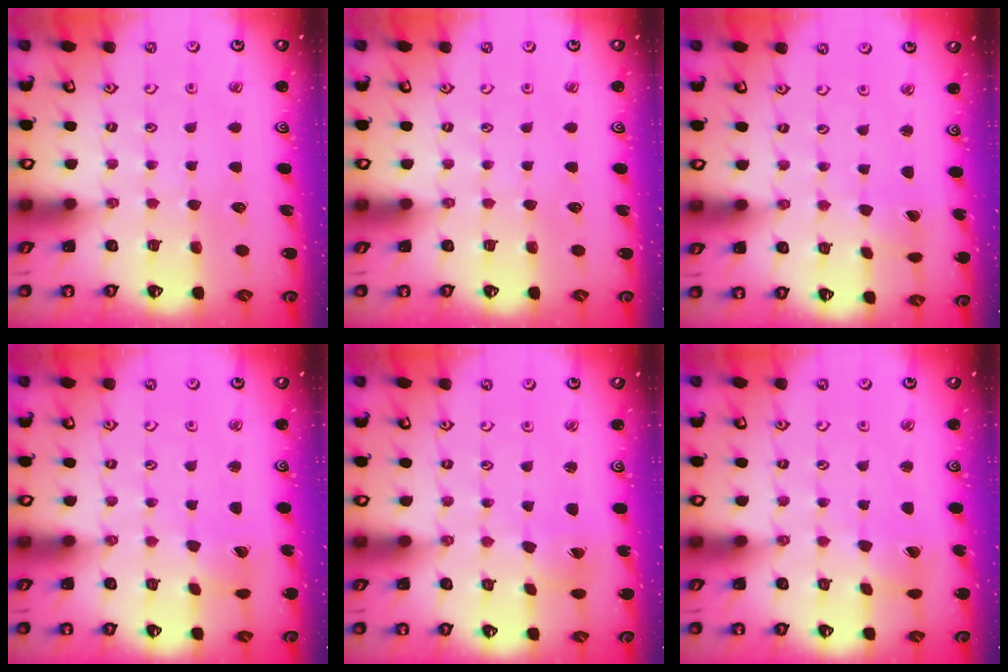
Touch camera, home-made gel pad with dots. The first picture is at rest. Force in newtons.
{"total": 0.0}
{"total": 1.0, "press": 0.9, "slide": 0.4}
{"total": 1.2, "press": 1.2, "slide": 0.2}
{"total": 0.6, "press": 0.6, "slide": 0.2}
{"total": 1.6, "press": 1.5, "slide": 0.3}